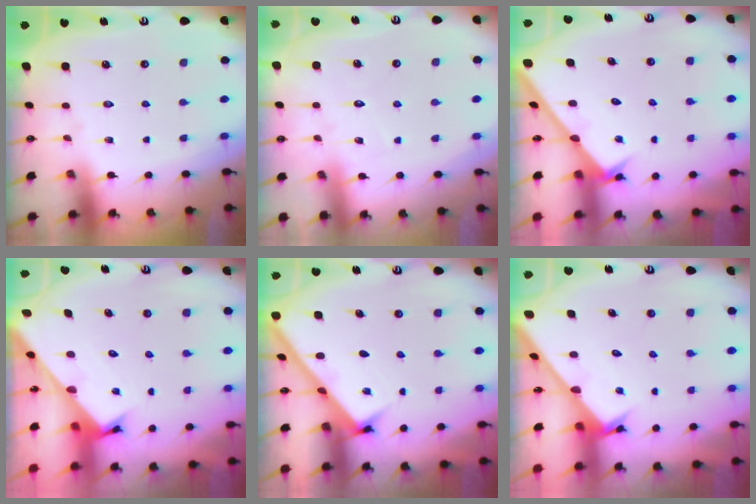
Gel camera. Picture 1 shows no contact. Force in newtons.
{"total": 4.3, "press": 4.3, "slide": 0.3}
{"total": 2.2, "press": 2.2, "slide": 0.2}
{"total": 2.4, "press": 2.4, "slide": 0.2}
{"total": 3.0, "press": 3.0, "slide": 0.1}
{"total": 2.3, "press": 2.3, "slide": 0.1}